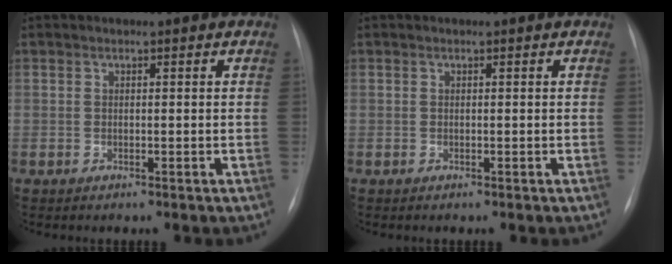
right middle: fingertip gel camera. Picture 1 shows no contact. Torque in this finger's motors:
{"motor_torque": [-0.01, 0.00, 0.00, 0.00]}